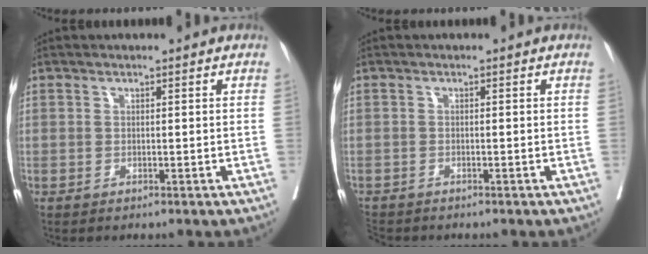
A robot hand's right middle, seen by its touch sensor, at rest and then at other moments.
{"total": 2.9, "force": [-2.5, 1.3, 0.3], "torque": [-0.006, -0.005, -0.047]}